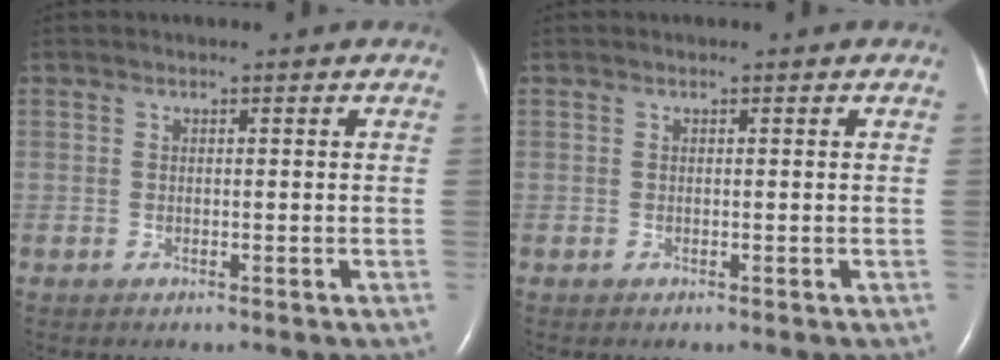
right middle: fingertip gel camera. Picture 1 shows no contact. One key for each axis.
{"total": 0.0}